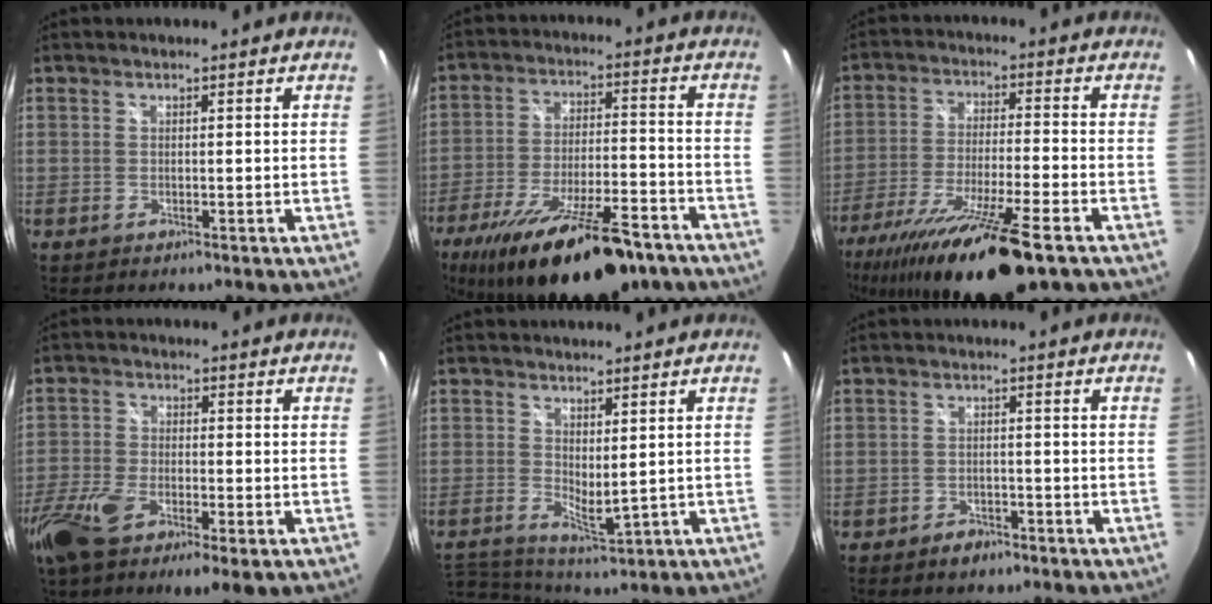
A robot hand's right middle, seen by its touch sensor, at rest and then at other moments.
{"total": 23.5, "force": [-17.1, 6.9, 14.6], "torque": [-0.264, -0.037, -0.254]}
{"total": 19.9, "force": [-14.0, 2.4, 13.9], "torque": [-0.266, -0.049, -0.237]}
{"total": 9.5, "force": [-5.0, 3.1, 7.4], "torque": [-0.173, -0.027, -0.099]}
{"total": 6.9, "force": [-1.7, 4.2, 5.1], "torque": [-0.102, -0.013, -0.027]}
{"total": 2.6, "force": [-2.1, 1.5, 0.6], "torque": [-0.018, 0.004, -0.031]}